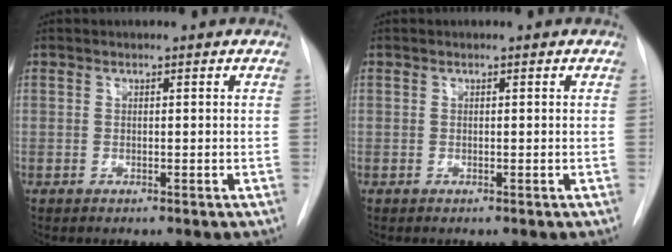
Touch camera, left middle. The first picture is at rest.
{"total": 0.0}